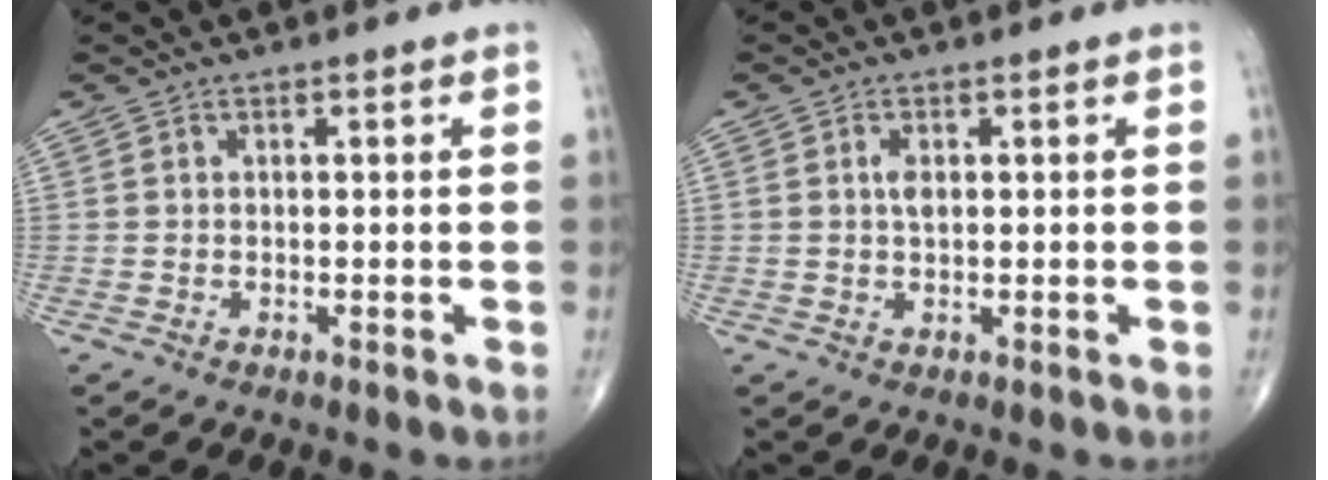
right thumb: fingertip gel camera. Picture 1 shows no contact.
{"total": 2.0, "force": [0.4, 1.0, 1.6], "torque": [-0.030, -0.001, 0.008]}